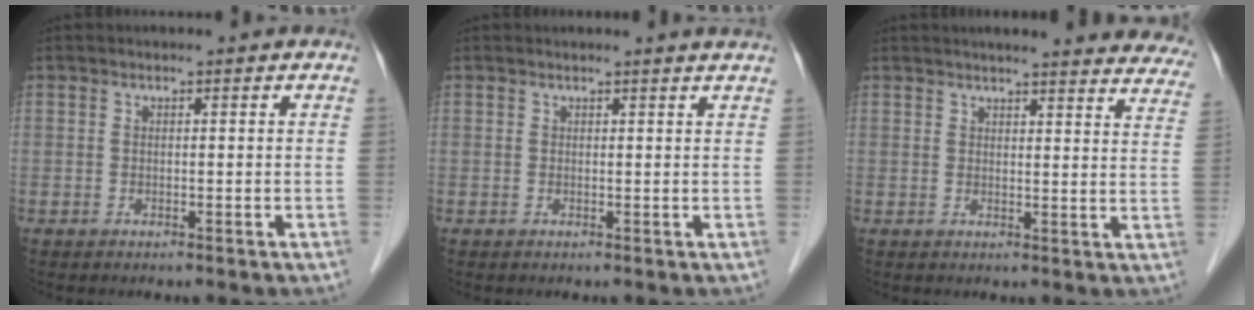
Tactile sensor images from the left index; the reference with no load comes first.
{"total": 2.2, "force": [2.1, -0.5, 0.6], "torque": [-0.016, -0.004, 0.018]}
{"total": 22.7, "force": [21.0, 3.0, 7.9], "torque": [-0.093, -0.048, 0.227]}